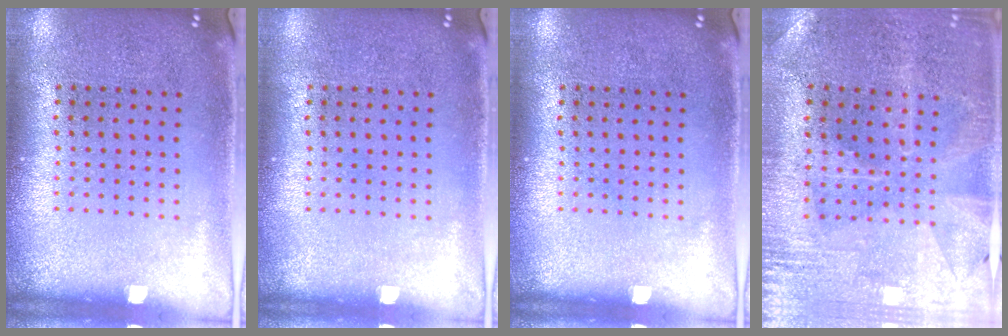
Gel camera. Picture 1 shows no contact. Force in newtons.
{"total": 0.0}
{"total": 0.0}
{"total": 0.9, "press": 0.8, "slide": 0.3}